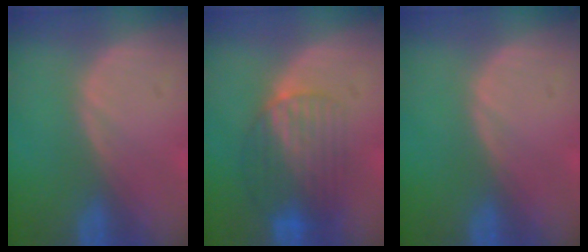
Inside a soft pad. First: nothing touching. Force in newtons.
{"total": 6.9, "press": 6.8, "slide": 1.3}
{"total": 0.0}